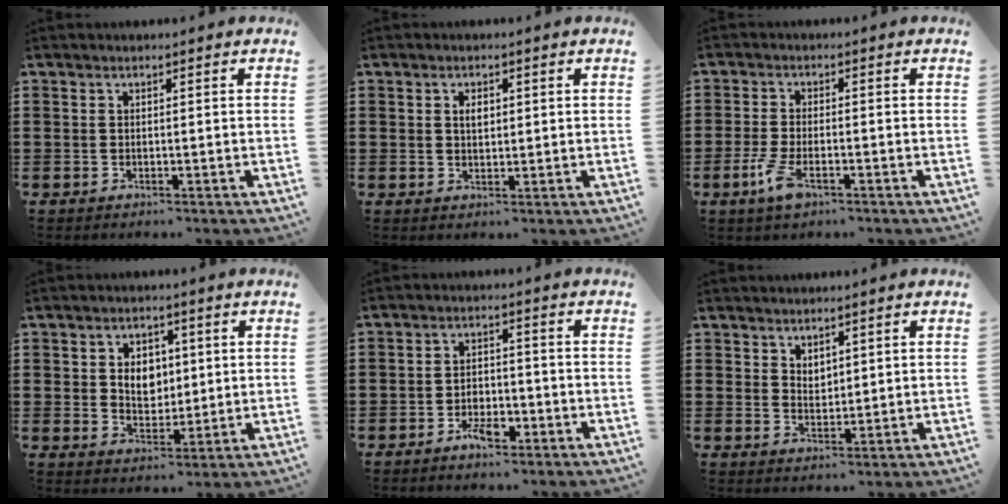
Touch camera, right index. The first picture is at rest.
{"total": 2.0, "force": [0.5, 1.1, 1.5], "torque": [-0.033, 0.007, 0.009]}
{"total": 4.4, "force": [-2.2, 1.6, 3.5], "torque": [-0.086, -0.010, -0.045]}
{"total": 4.8, "force": [0.9, 3.8, 2.8], "torque": [-0.053, 0.006, 0.010]}
{"total": 3.7, "force": [-2.2, 1.8, 2.3], "torque": [-0.040, 0.005, -0.041]}
{"total": 2.1, "force": [1.7, 1.3, 0.2], "torque": [-0.008, 0.005, 0.032]}